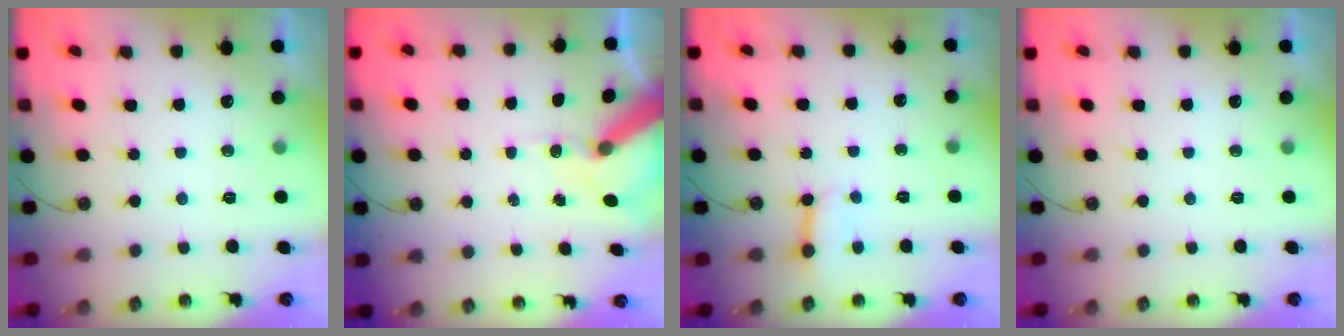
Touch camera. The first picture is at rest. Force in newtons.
{"total": 10.0, "press": 9.9, "slide": 1.5}
{"total": 2.9, "press": 2.9, "slide": 0.2}
{"total": 0.0}